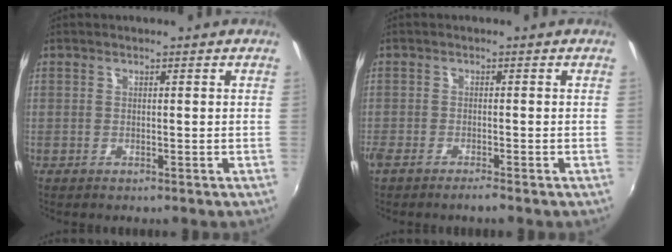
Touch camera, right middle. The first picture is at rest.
{"total": 2.5, "force": [-2.2, 0.1, 1.3], "torque": [-0.038, -0.008, -0.046]}